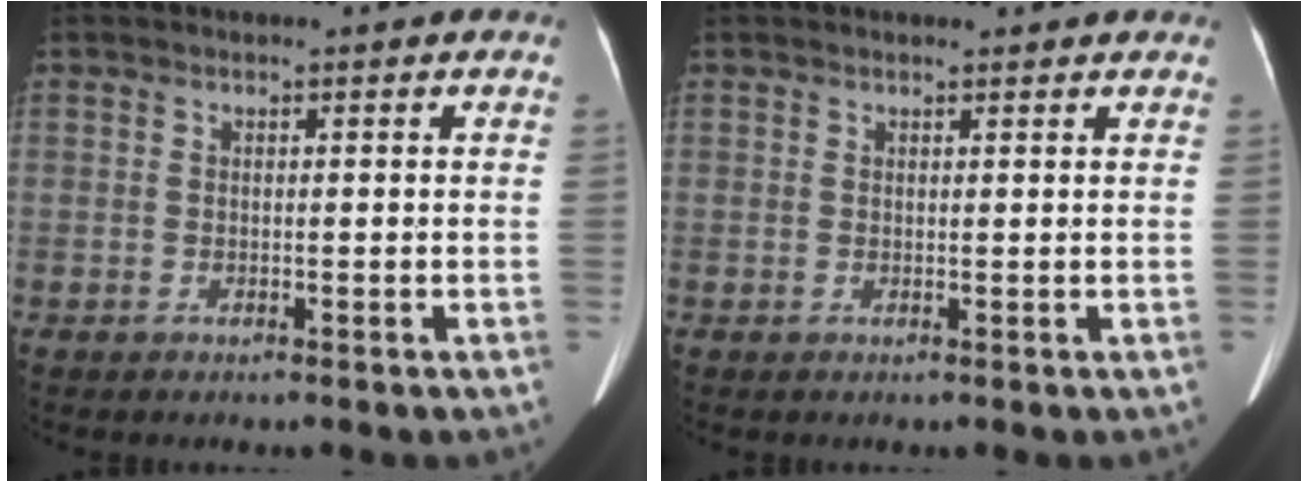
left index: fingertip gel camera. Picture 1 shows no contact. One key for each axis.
{"total": 2.8, "fx": 2.6, "fy": 0.6, "fz": 0.8, "tx": -0.012, "ty": 0.014, "tz": 0.028}